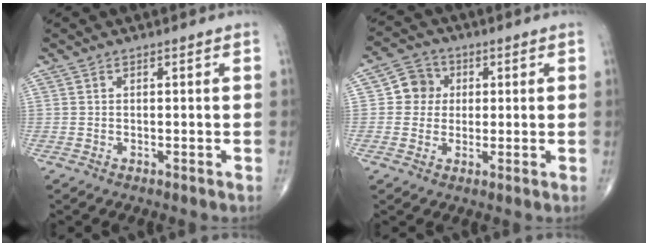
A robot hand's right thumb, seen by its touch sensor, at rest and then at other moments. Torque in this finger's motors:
{"motor_torque": [-0.38, 0.34, -0.09, -0.15, 0.07]}